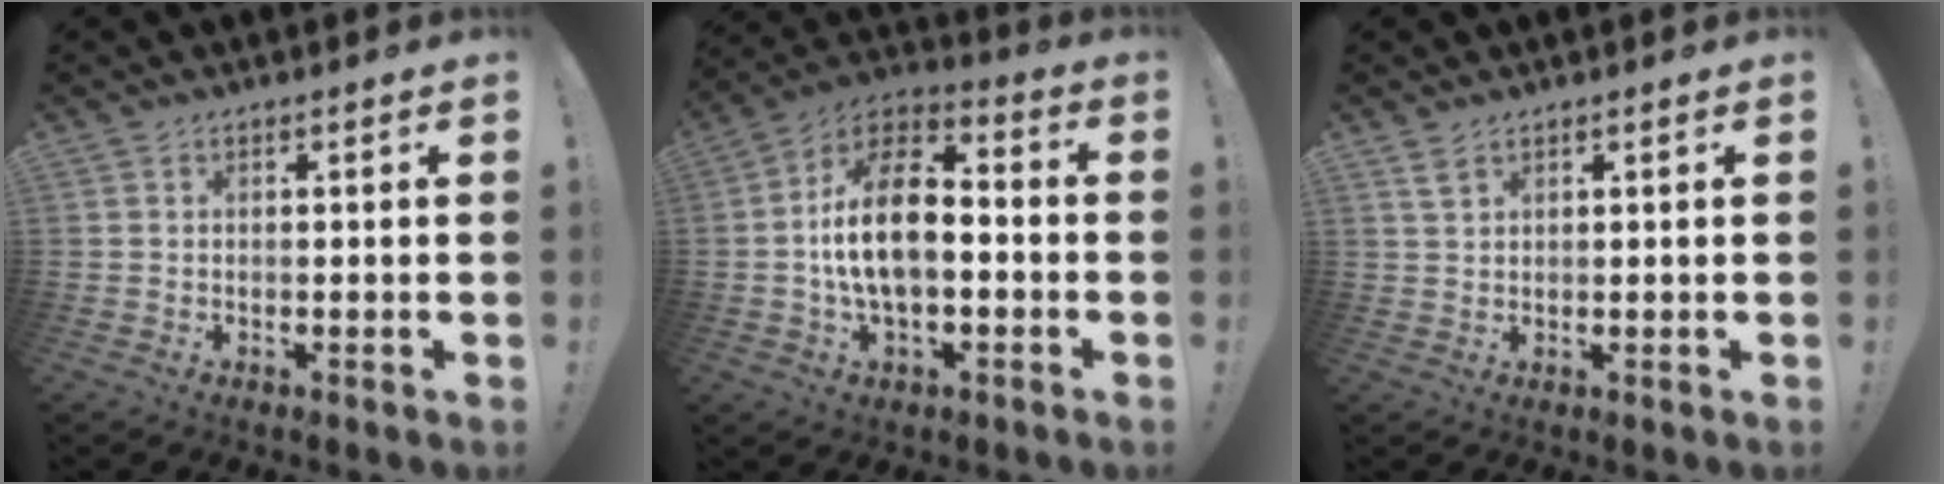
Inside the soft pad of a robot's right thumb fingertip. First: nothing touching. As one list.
[{"total": 15.5, "force": [-1.6, 8.8, 12.6], "torque": [-0.219, 0.019, -0.027]}, {"total": 2.8, "force": [2.0, 1.1, 1.7], "torque": [-0.022, -0.010, 0.034]}]